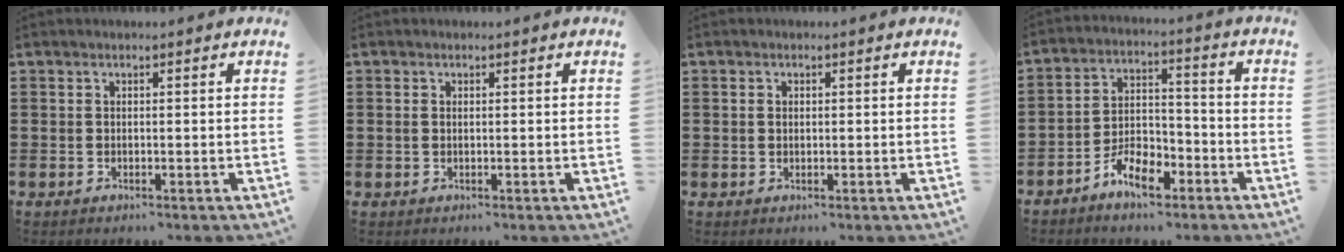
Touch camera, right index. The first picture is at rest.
{"total": 0.7, "force": [0.0, 0.5, 0.5], "torque": [-0.012, 0.001, 0.001]}
{"total": 0.7, "force": [0.2, 0.6, 0.4], "torque": [-0.009, 0.004, 0.003]}
{"total": 7.1, "force": [-4.9, 3.2, 4.1], "torque": [-0.078, 0.018, -0.090]}